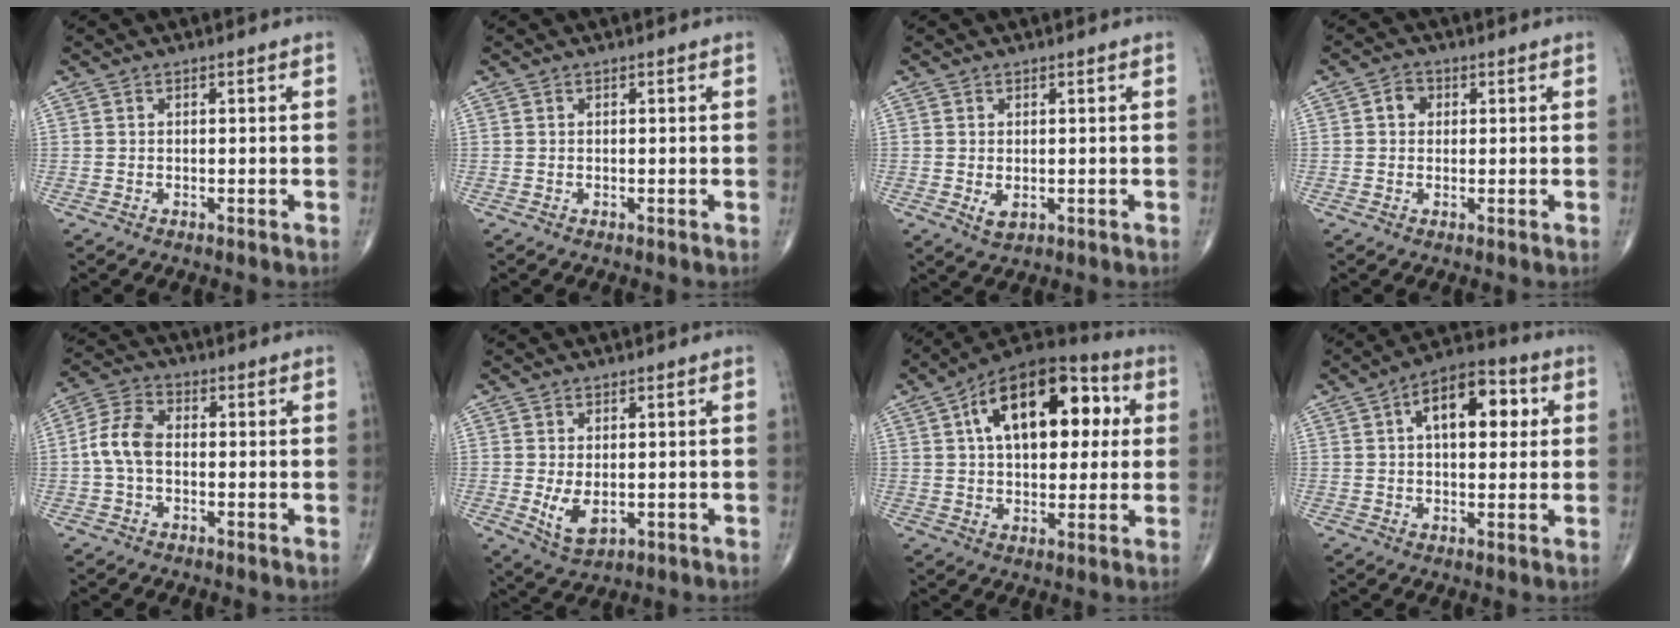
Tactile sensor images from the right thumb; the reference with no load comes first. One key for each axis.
{"total": 0.0}
{"total": 2.3, "fx": -0.3, "fy": 1.4, "fz": 1.9, "tx": -0.027, "ty": -0.005, "tz": 0.002}
{"total": 2.7, "fx": 0.5, "fy": 2.3, "fz": 1.3, "tx": -0.008, "ty": 0.006, "tz": 0.006}
{"total": 7.0, "fx": -0.5, "fy": 4.5, "fz": 5.4, "tx": -0.110, "ty": 0.021, "tz": -0.020}
{"total": 5.3, "fx": -0.5, "fy": 2.9, "fz": 4.3, "tx": -0.074, "ty": -0.013, "tz": 0.004}
{"total": 21.2, "fx": 5.4, "fy": 11.7, "fz": 16.8, "tx": -0.219, "ty": 0.023, "tz": 0.071}
{"total": 10.9, "fx": 2.6, "fy": 5.9, "fz": 8.7, "tx": -0.103, "ty": 0.021, "tz": 0.030}